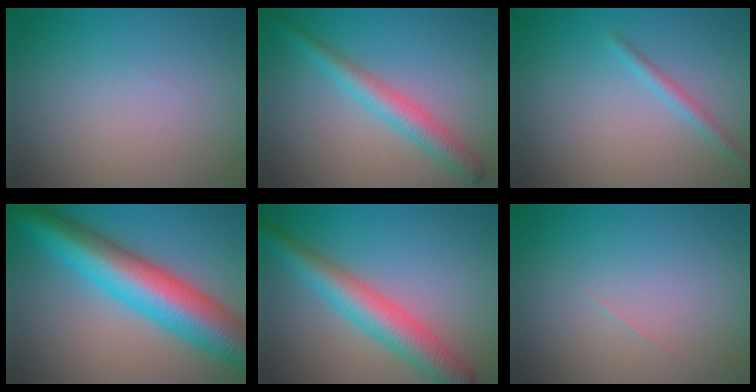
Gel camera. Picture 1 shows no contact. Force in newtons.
{"total": 3.3, "press": 3.3, "slide": 0.1}
{"total": 1.4, "press": 1.4, "slide": 0.0}
{"total": 11.5, "press": 11.5, "slide": 0.2}
{"total": 5.7, "press": 5.7, "slide": 0.1}
{"total": 0.0}